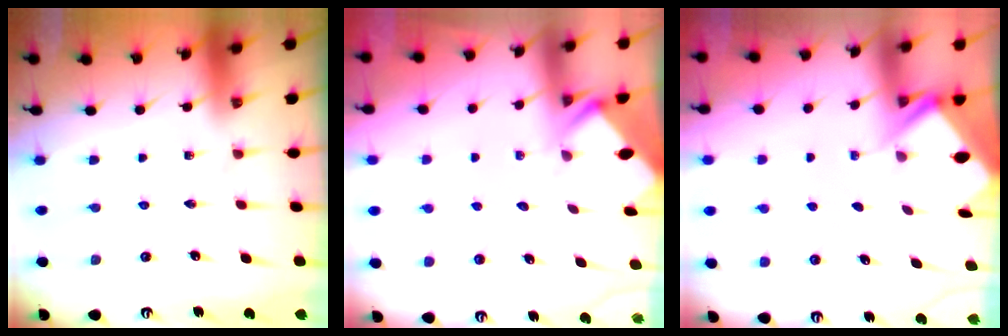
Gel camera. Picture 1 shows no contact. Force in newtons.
{"total": 3.9, "press": 3.9, "slide": 0.3}
{"total": 2.9, "press": 2.9, "slide": 0.3}